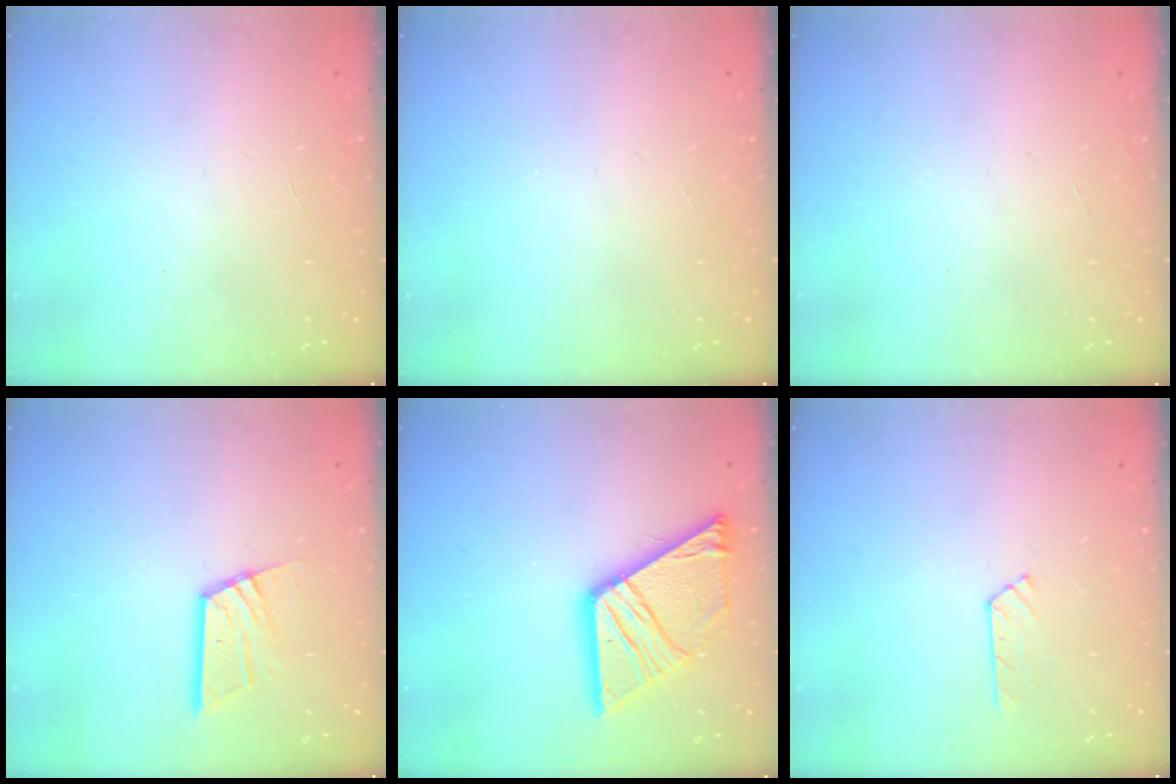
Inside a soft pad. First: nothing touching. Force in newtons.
{"total": 0.0}
{"total": 0.0}
{"total": 13.0, "press": 12.9, "slide": 1.4}
{"total": 18.9, "press": 18.8, "slide": 1.9}
{"total": 3.6, "press": 3.6, "slide": 0.4}